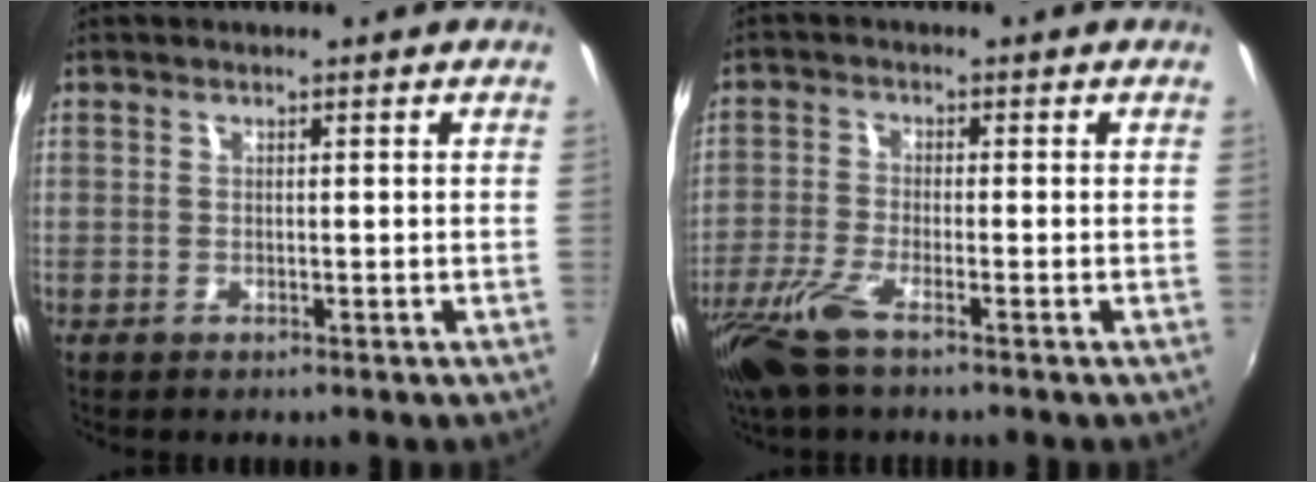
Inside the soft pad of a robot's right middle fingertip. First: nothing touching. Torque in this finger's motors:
{"motor_torque": [0.99, -0.94, 0.31, 0.12]}